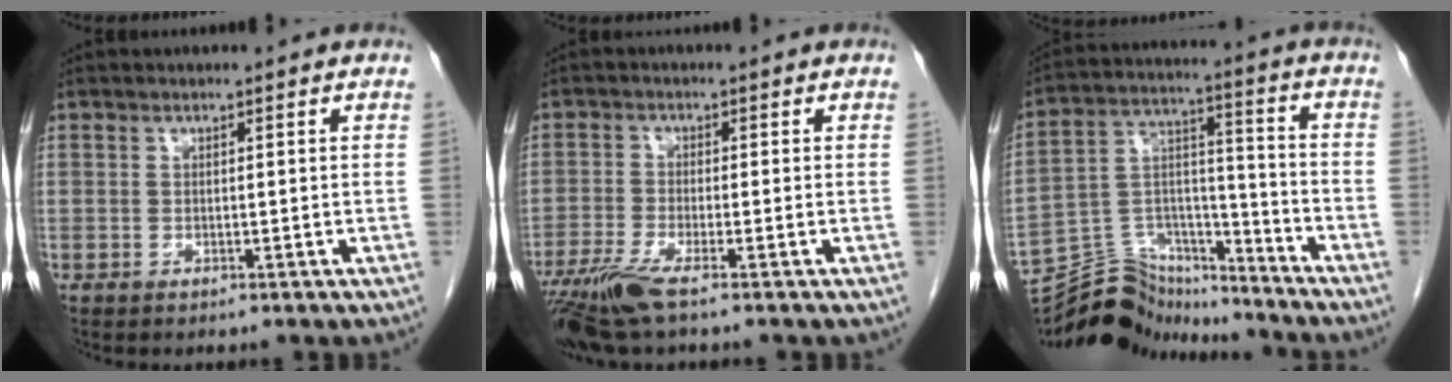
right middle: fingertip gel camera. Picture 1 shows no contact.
{"total": 6.3, "force": [-4.2, 0.2, 4.7], "torque": [-0.096, -0.019, -0.084]}
{"total": 15.2, "force": [-14.8, 3.1, 1.6], "torque": [-0.034, 0.050, -0.252]}